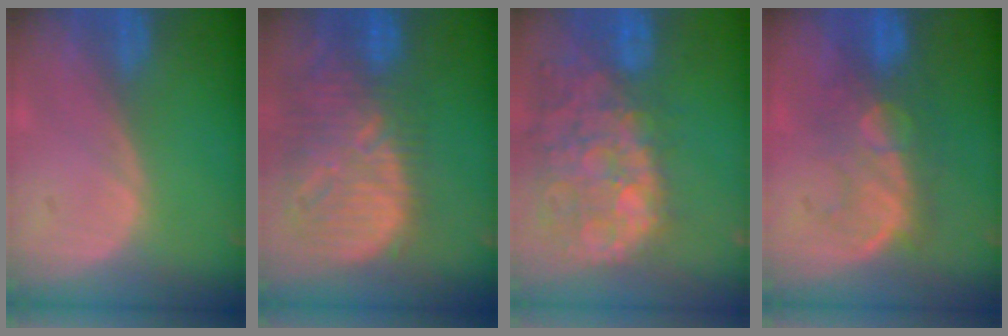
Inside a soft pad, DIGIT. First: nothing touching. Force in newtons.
{"total": 13.4, "press": 11.5, "slide": 7.0}
{"total": 14.3, "press": 11.6, "slide": 8.3}
{"total": 8.6, "press": 8.1, "slide": 2.9}